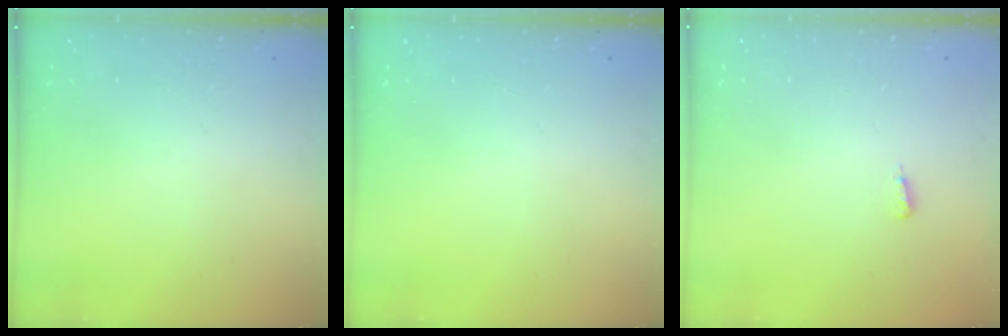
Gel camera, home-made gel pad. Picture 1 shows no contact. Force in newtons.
{"total": 0.0}
{"total": 3.6, "press": 2.7, "slide": 2.4}